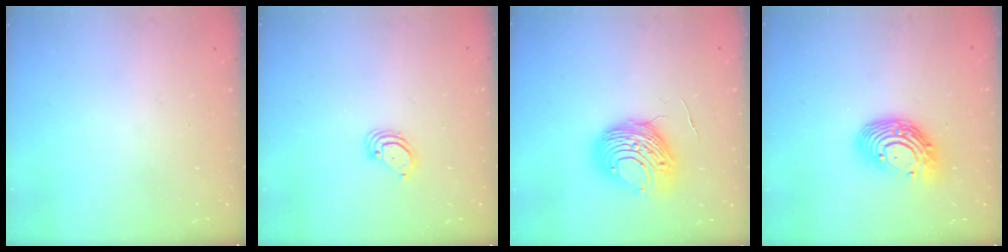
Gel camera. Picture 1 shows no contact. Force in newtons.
{"total": 3.7, "press": 3.7, "slide": 0.3}
{"total": 11.2, "press": 11.2, "slide": 1.2}
{"total": 13.2, "press": 13.1, "slide": 1.3}